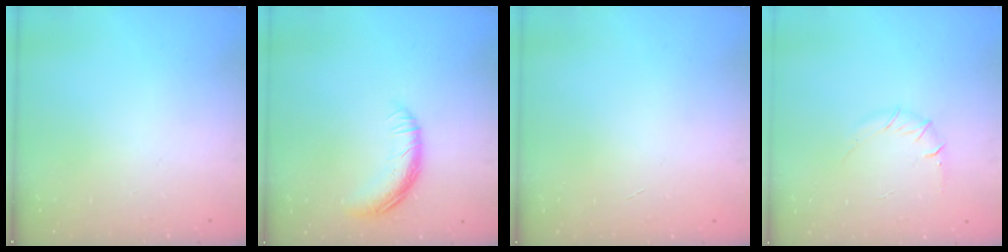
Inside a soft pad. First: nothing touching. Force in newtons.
{"total": 10.6, "press": 10.6, "slide": 0.4}
{"total": 0.0}
{"total": 6.3, "press": 6.0, "slide": 2.1}